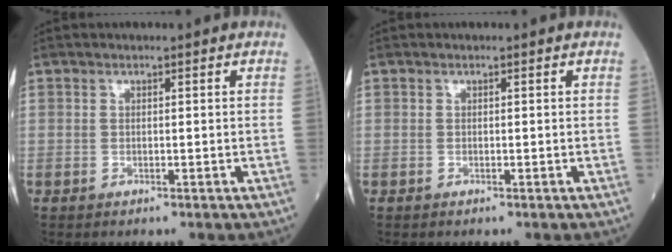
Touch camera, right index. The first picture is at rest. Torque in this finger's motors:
{"motor_torque": [-0.14, -0.11, 0.03, 0.01]}